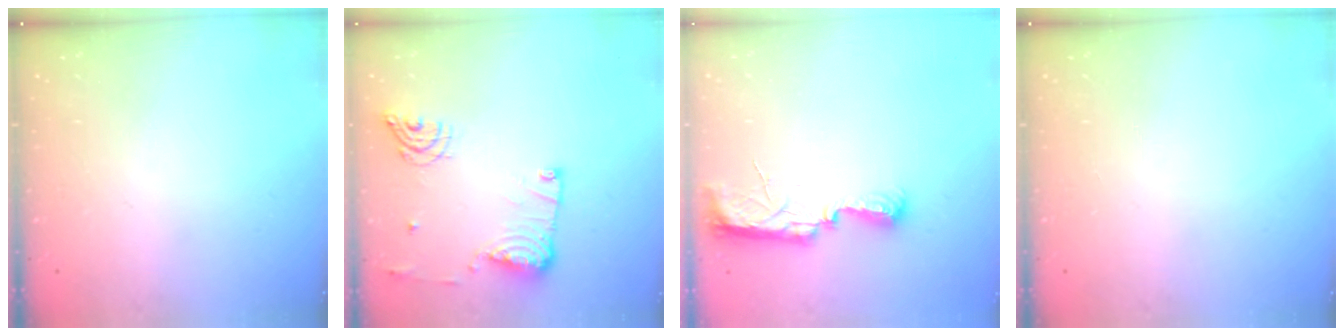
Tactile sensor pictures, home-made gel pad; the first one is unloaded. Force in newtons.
{"total": 13.4, "press": 13.4, "slide": 0.6}
{"total": 8.1, "press": 8.0, "slide": 1.2}
{"total": 0.0}